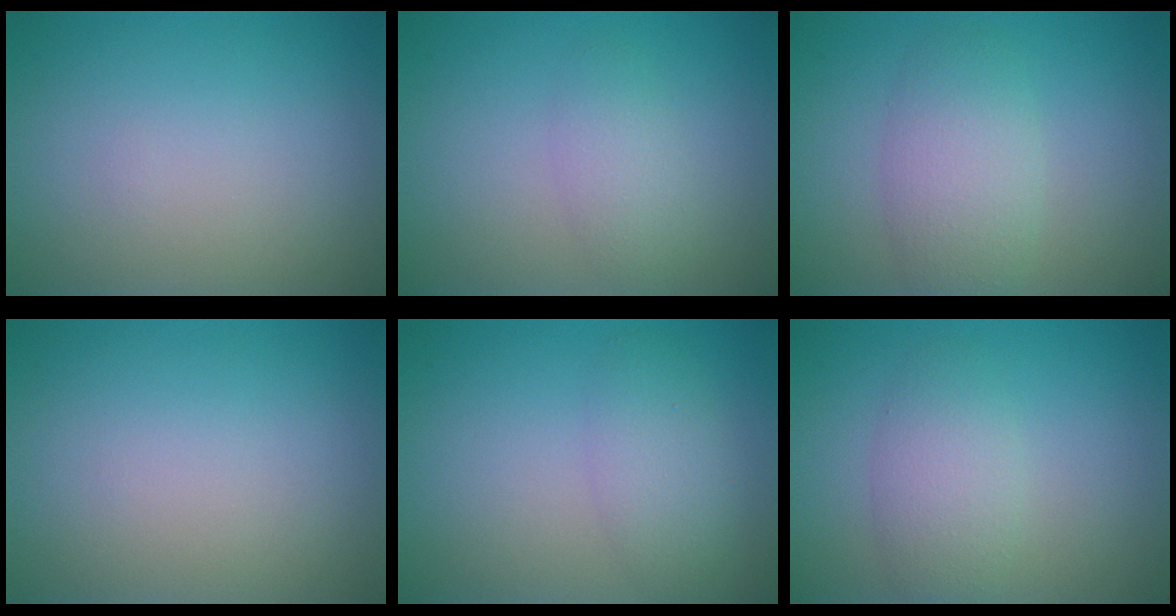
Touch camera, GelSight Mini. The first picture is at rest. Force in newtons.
{"total": 2.2, "press": 2.2, "slide": 0.1}
{"total": 4.0, "press": 4.0, "slide": 0.1}
{"total": 0.0}
{"total": 3.0, "press": 3.0, "slide": 0.1}
{"total": 3.1, "press": 3.1, "slide": 0.0}